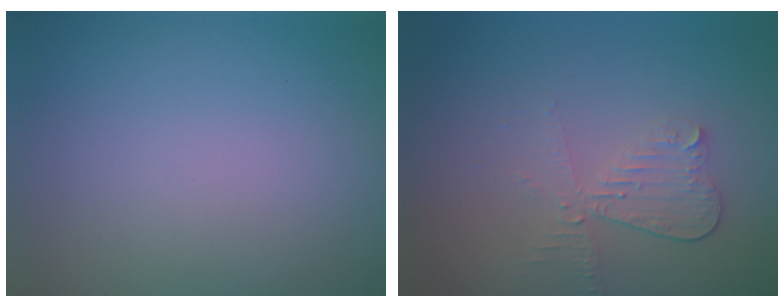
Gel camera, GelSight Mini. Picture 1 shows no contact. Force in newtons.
{"total": 2.8, "press": 2.5, "slide": 1.3}